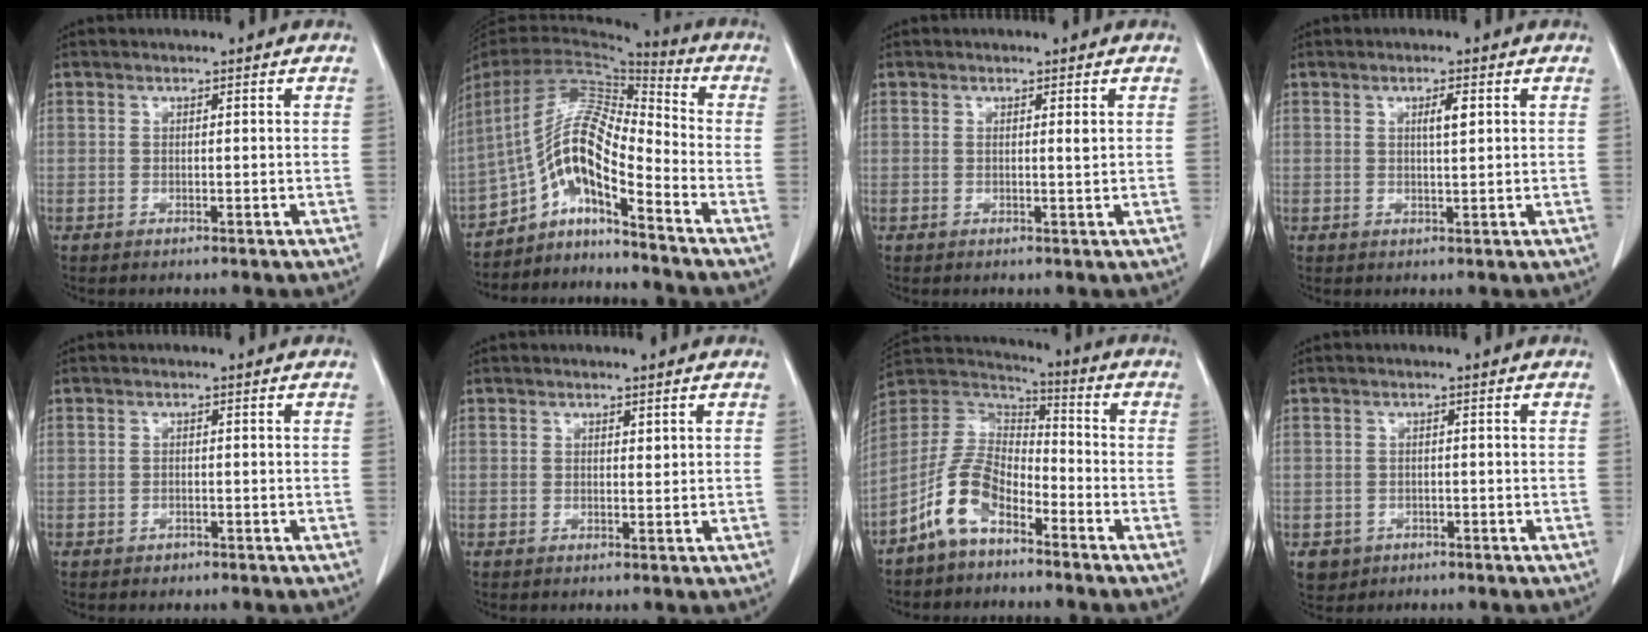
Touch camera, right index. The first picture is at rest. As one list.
[{"total": 12.1, "force": [-7.3, 1.9, 9.5], "torque": [-0.175, 0.025, -0.130]}, {"total": 0.9, "force": [0.3, -0.1, 0.8], "torque": [-0.015, -0.002, 0.005]}, {"total": 2.2, "force": [0.8, 0.3, 2.1], "torque": [-0.036, -0.001, 0.013]}, {"total": 0.7, "force": [-0.4, 0.6, 0.2], "torque": [-0.004, 0.002, -0.004]}, {"total": 0.6, "force": [0.4, 0.2, 0.4], "torque": [-0.005, -0.004, 0.006]}, {"total": 9.9, "force": [-5.8, 4.9, 6.3], "torque": [-0.144, 0.020, -0.118]}, {"total": 2.8, "force": [-1.1, 2.5, 0.3], "torque": [-0.001, 0.008, -0.012]}]